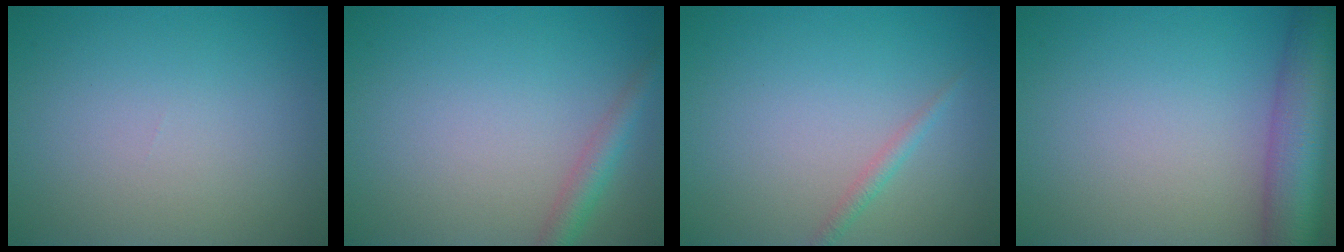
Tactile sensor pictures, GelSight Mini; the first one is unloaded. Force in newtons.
{"total": 2.4, "press": 2.4, "slide": 0.2}
{"total": 1.1, "press": 1.1, "slide": 0.0}
{"total": 8.5, "press": 8.5, "slide": 0.5}